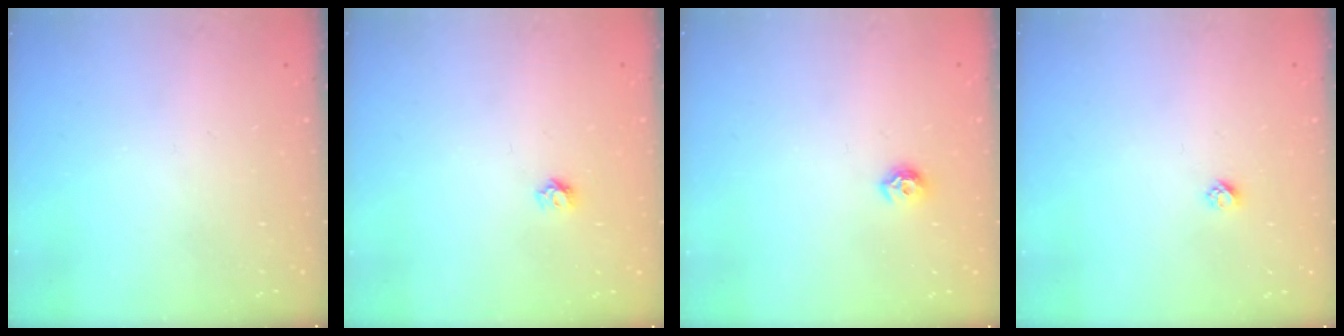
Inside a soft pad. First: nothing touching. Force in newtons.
{"total": 4.4, "press": 4.4, "slide": 0.4}
{"total": 6.8, "press": 6.7, "slide": 1.0}
{"total": 2.4, "press": 2.4, "slide": 0.2}